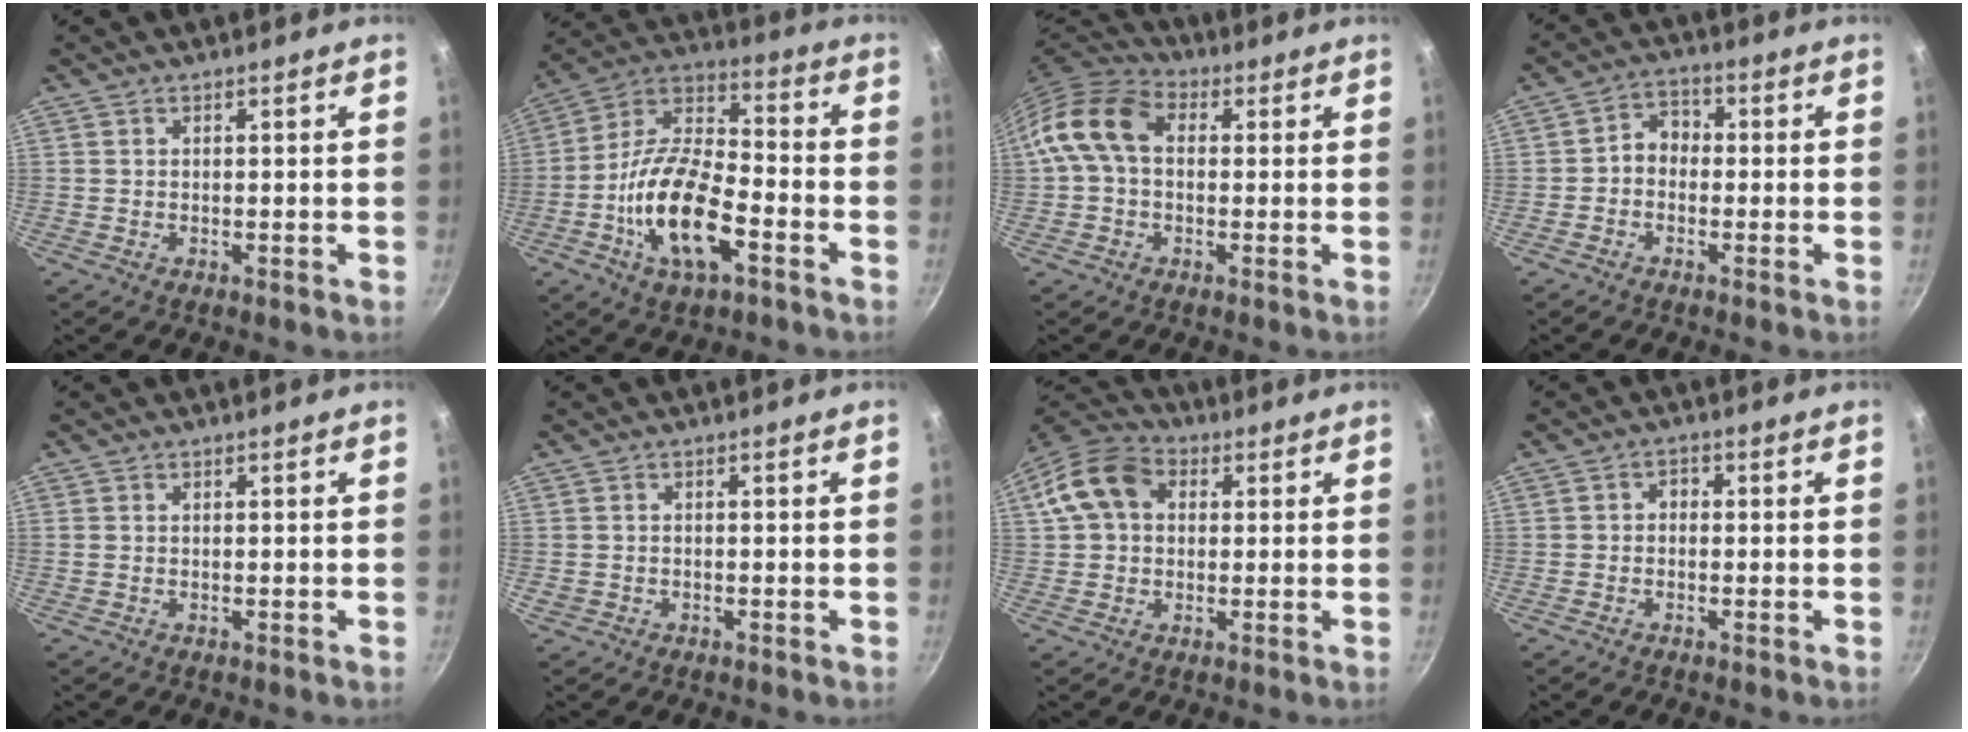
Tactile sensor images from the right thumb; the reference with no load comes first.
{"total": 18.1, "force": [-6.4, 8.3, 14.8], "torque": [-0.268, 0.037, -0.131]}
{"total": 10.9, "force": [1.2, 7.7, 7.6], "torque": [-0.126, 0.027, 0.001]}
{"total": 4.3, "force": [-0.9, 3.5, 2.4], "torque": [-0.023, 0.022, -0.030]}
{"total": 0.5, "force": [0.1, 0.4, 0.4], "torque": [-0.007, 0.001, 0.001]}
{"total": 0.8, "force": [-0.3, 0.6, 0.4], "torque": [-0.011, 0.003, -0.001]}
{"total": 11.3, "force": [2.4, 8.6, 6.9], "torque": [-0.107, 0.024, 0.024]}
{"total": 1.7, "force": [-0.4, 1.4, 1.0], "torque": [-0.014, 0.011, -0.010]}